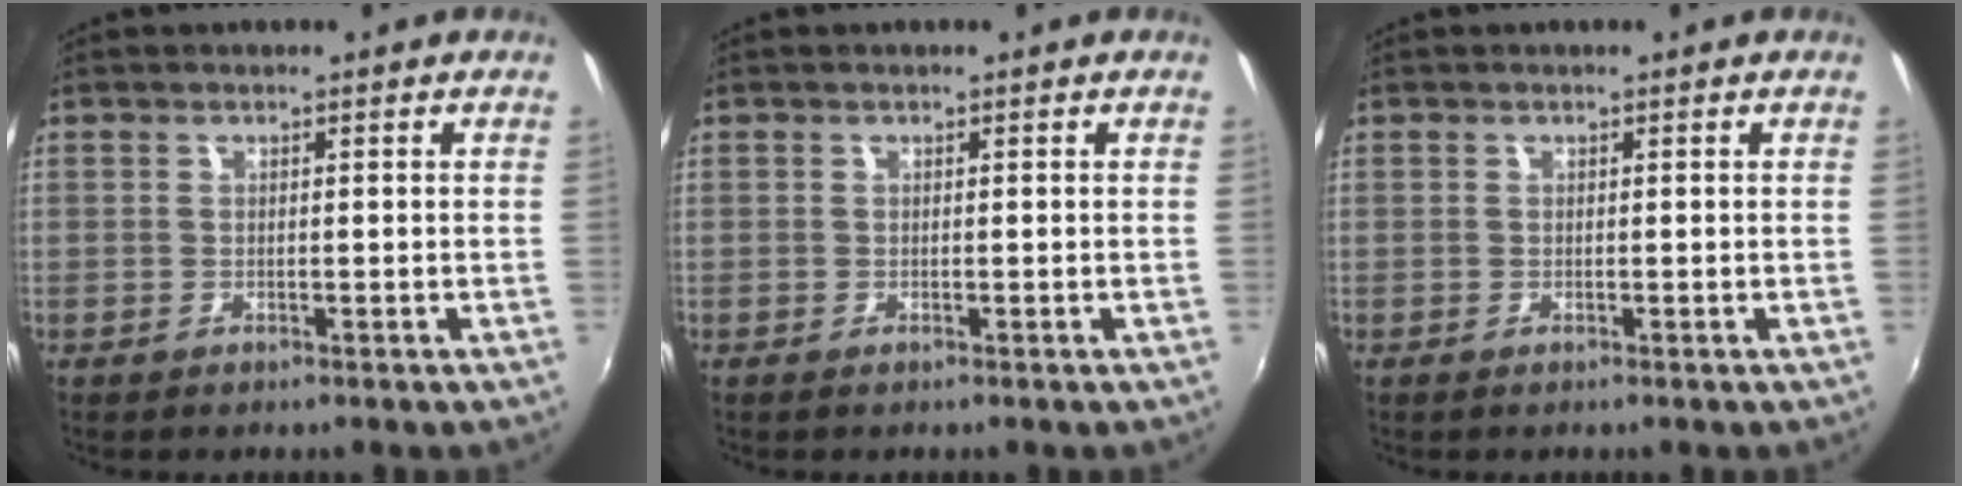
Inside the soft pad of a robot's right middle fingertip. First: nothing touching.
{"total": 0.0}
{"total": 0.0}